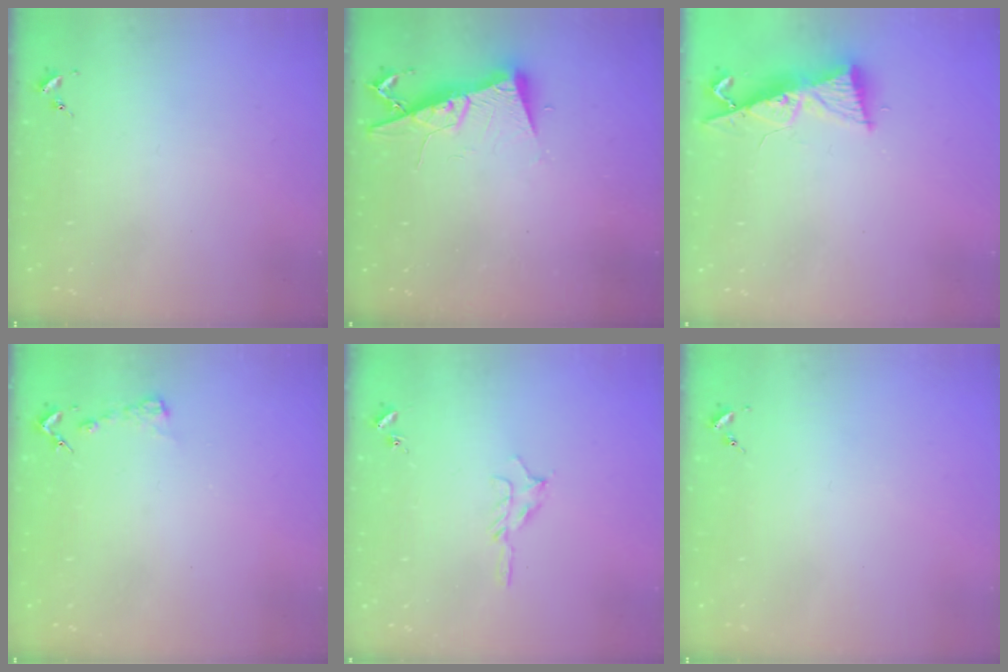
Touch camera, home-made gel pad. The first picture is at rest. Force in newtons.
{"total": 9.1, "press": 9.1, "slide": 0.9}
{"total": 8.6, "press": 8.5, "slide": 1.1}
{"total": 3.1, "press": 3.1, "slide": 0.2}
{"total": 5.2, "press": 5.2, "slide": 0.6}
{"total": 0.0}